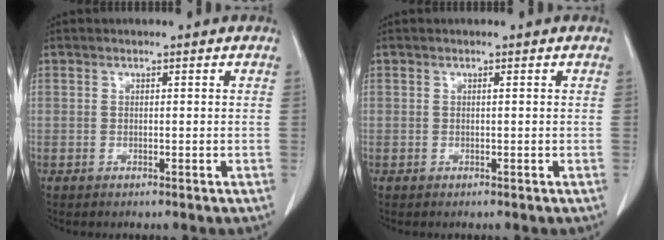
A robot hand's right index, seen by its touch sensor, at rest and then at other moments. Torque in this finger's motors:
{"motor_torque": [0.21, -0.07, 0.02, 0.02]}